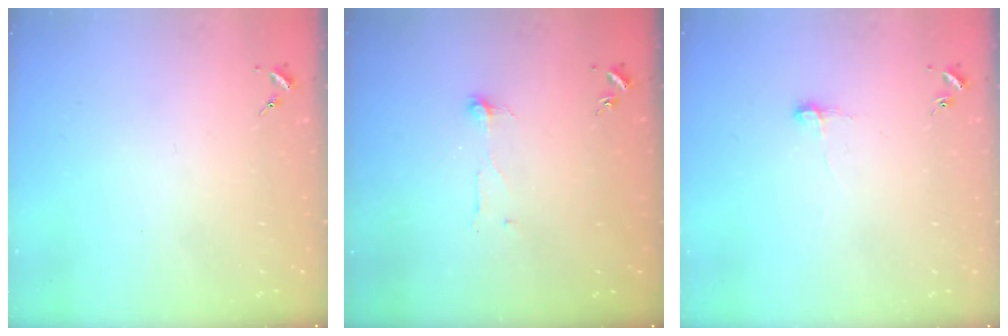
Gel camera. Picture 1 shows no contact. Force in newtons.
{"total": 4.5, "press": 4.5, "slide": 0.4}
{"total": 5.6, "press": 5.6, "slide": 0.5}